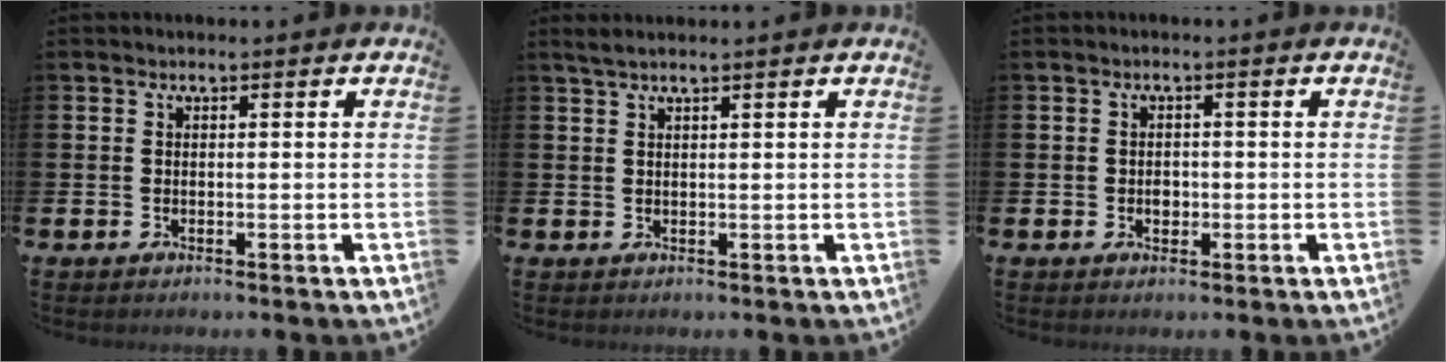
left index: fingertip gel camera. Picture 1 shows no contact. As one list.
[{"total": 1.4, "force": [1.2, -0.1, 0.8], "torque": [-0.024, 0.005, 0.023]}, {"total": 1.5, "force": [-0.2, 1.3, 0.8], "torque": [-0.001, 0.000, -0.008]}]